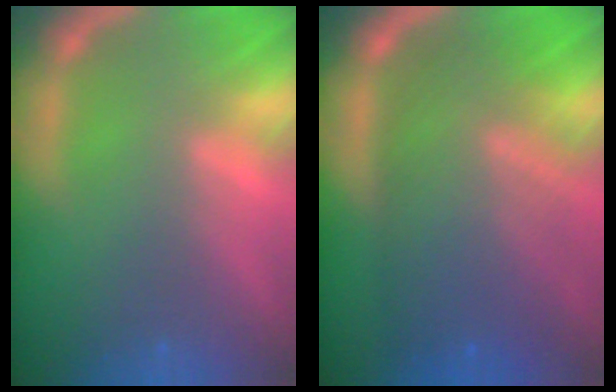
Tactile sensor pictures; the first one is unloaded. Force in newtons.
{"total": 10.0}